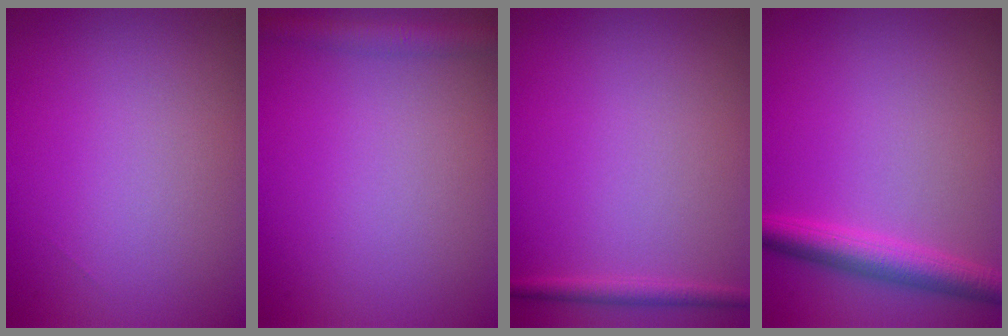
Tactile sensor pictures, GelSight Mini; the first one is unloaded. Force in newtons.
{"total": 2.1, "press": 2.1, "slide": 0.1}
{"total": 1.3, "press": 1.3, "slide": 0.1}
{"total": 3.5, "press": 3.5, "slide": 0.1}